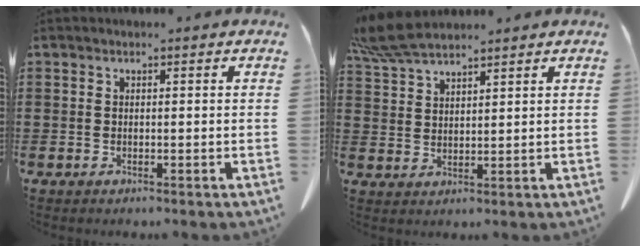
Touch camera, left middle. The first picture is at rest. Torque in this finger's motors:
{"motor_torque": [1.27, 0.87, 0.14, 0.05]}